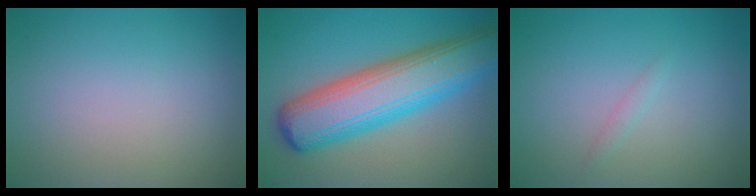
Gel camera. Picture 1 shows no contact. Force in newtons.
{"total": 9.8, "press": 9.8, "slide": 0.5}
{"total": 0.7, "press": 0.7, "slide": 0.0}